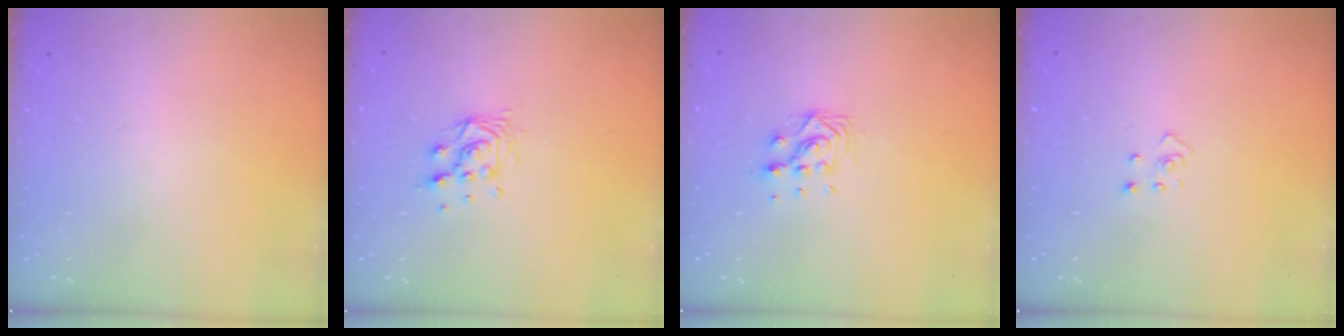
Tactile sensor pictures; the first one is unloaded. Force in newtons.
{"total": 8.2, "press": 8.2, "slide": 0.6}
{"total": 7.6, "press": 7.5, "slide": 0.5}
{"total": 2.5, "press": 2.4, "slide": 0.3}